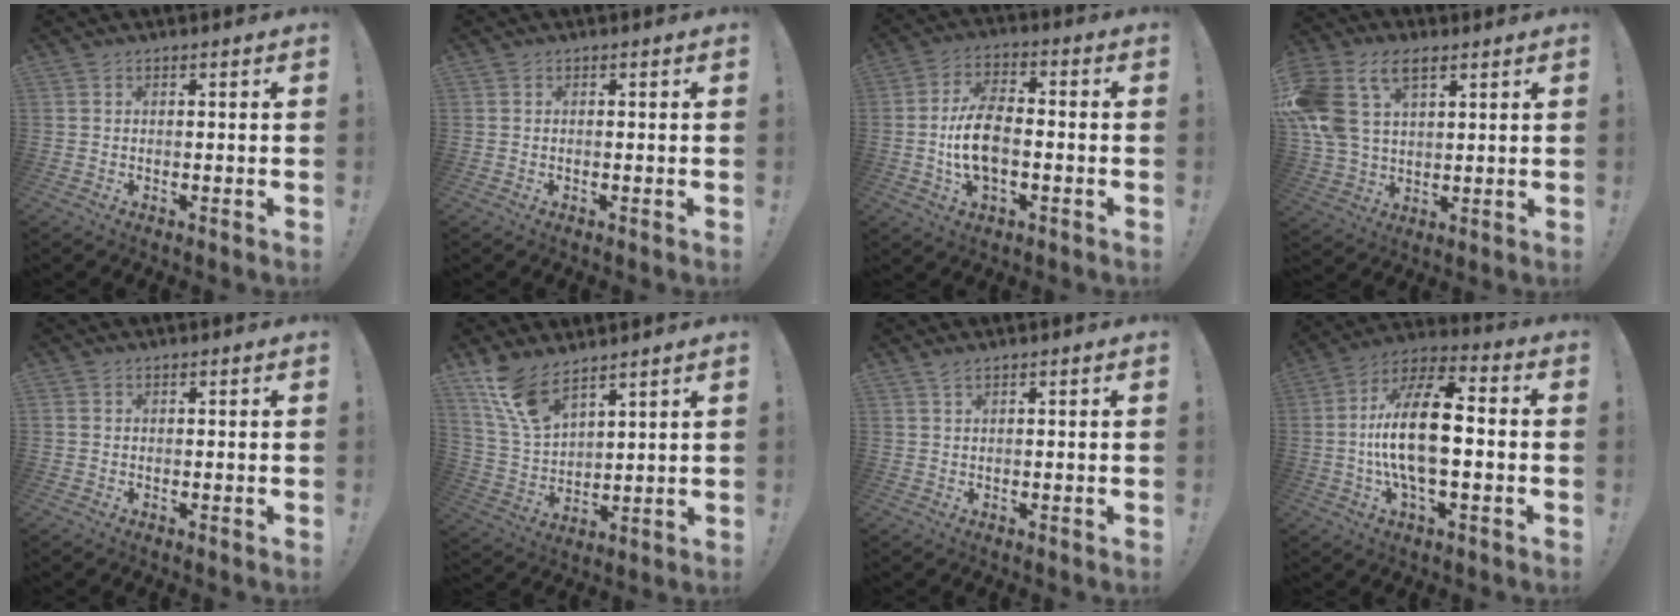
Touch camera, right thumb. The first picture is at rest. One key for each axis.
{"total": 0.0}
{"total": 11.6, "fx": -2.0, "fy": 6.5, "fz": 9.4, "tx": -0.171, "ty": 0.007, "tz": -0.034}
{"total": 17.5, "fx": 7.5, "fy": 11.2, "fz": 11.1, "tx": -0.226, "ty": -0.025, "tz": 0.142}
{"total": 0.8, "fx": 0.4, "fy": 0.7, "fz": 0.2, "tx": -0.008, "ty": 0.004, "tz": 0.007}
{"total": 11.6, "fx": 9.1, "fy": 4.5, "fz": 5.7, "tx": -0.114, "ty": -0.054, "tz": 0.177}
{"total": 1.5, "fx": 1.2, "fy": 0.3, "fz": 0.9, "tx": -0.018, "ty": 0.002, "tz": 0.021}
{"total": 18.2, "fx": -1.2, "fy": 7.5, "fz": 16.5, "tx": -0.306, "ty": 0.004, "tz": -0.024}